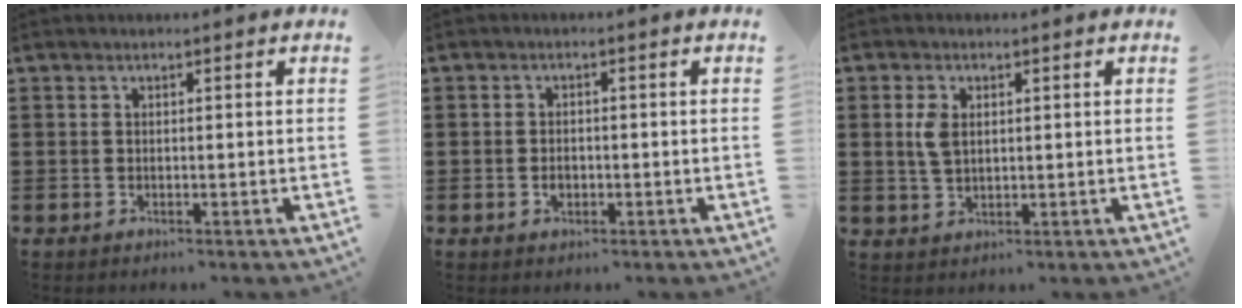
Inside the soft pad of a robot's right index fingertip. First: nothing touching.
{"total": 1.8, "force": [-0.5, 1.2, 1.1], "torque": [-0.023, 0.003, -0.012]}
{"total": 3.8, "force": [0.8, 2.2, 3.0], "torque": [-0.071, 0.006, 0.011]}